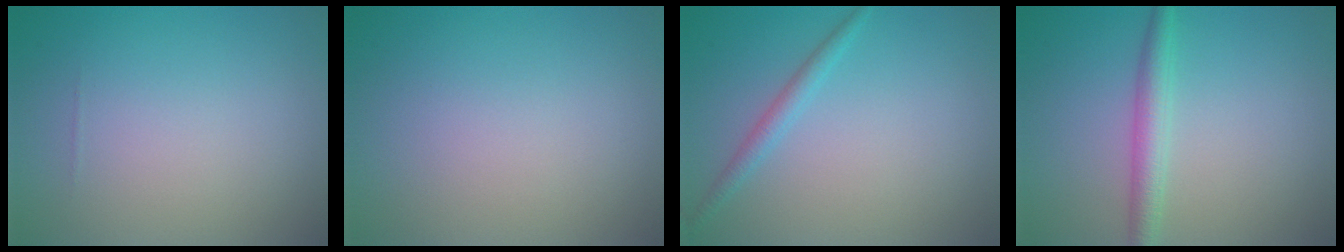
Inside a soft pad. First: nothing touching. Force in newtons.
{"total": 0.0}
{"total": 1.5, "press": 1.5, "slide": 0.1}
{"total": 2.7, "press": 2.7, "slide": 0.1}